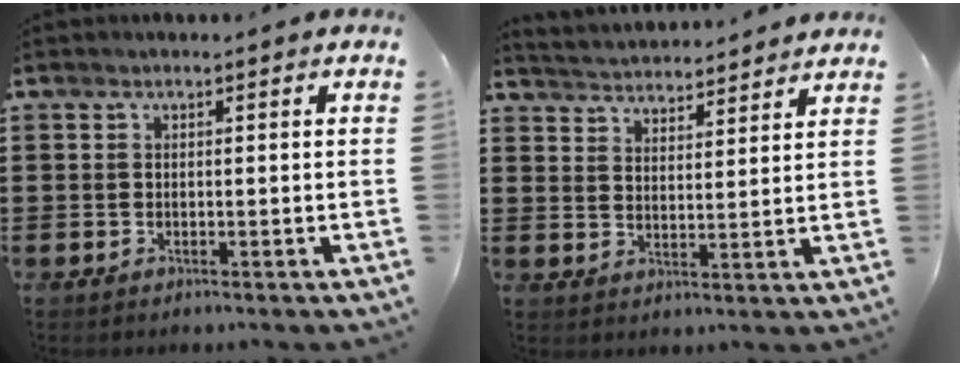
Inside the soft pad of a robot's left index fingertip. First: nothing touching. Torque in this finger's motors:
{"motor_torque": [1.08, -1.06, 0.21, 0.06]}